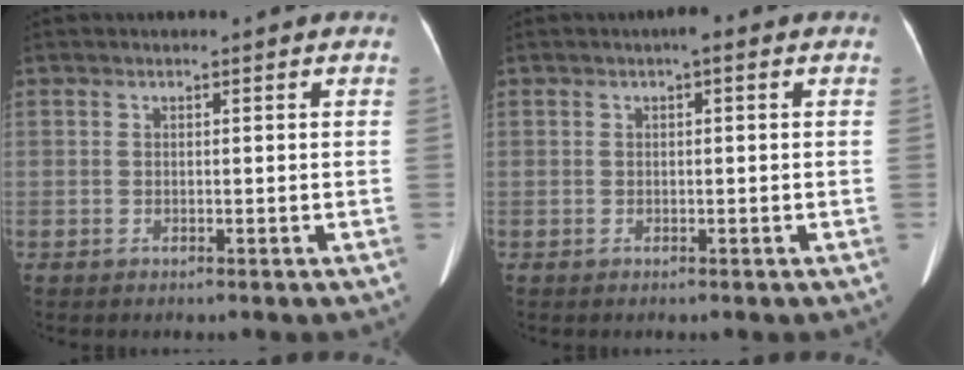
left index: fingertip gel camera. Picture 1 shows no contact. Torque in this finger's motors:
{"motor_torque": [-0.41, -1.05, 0.21, 0.07]}